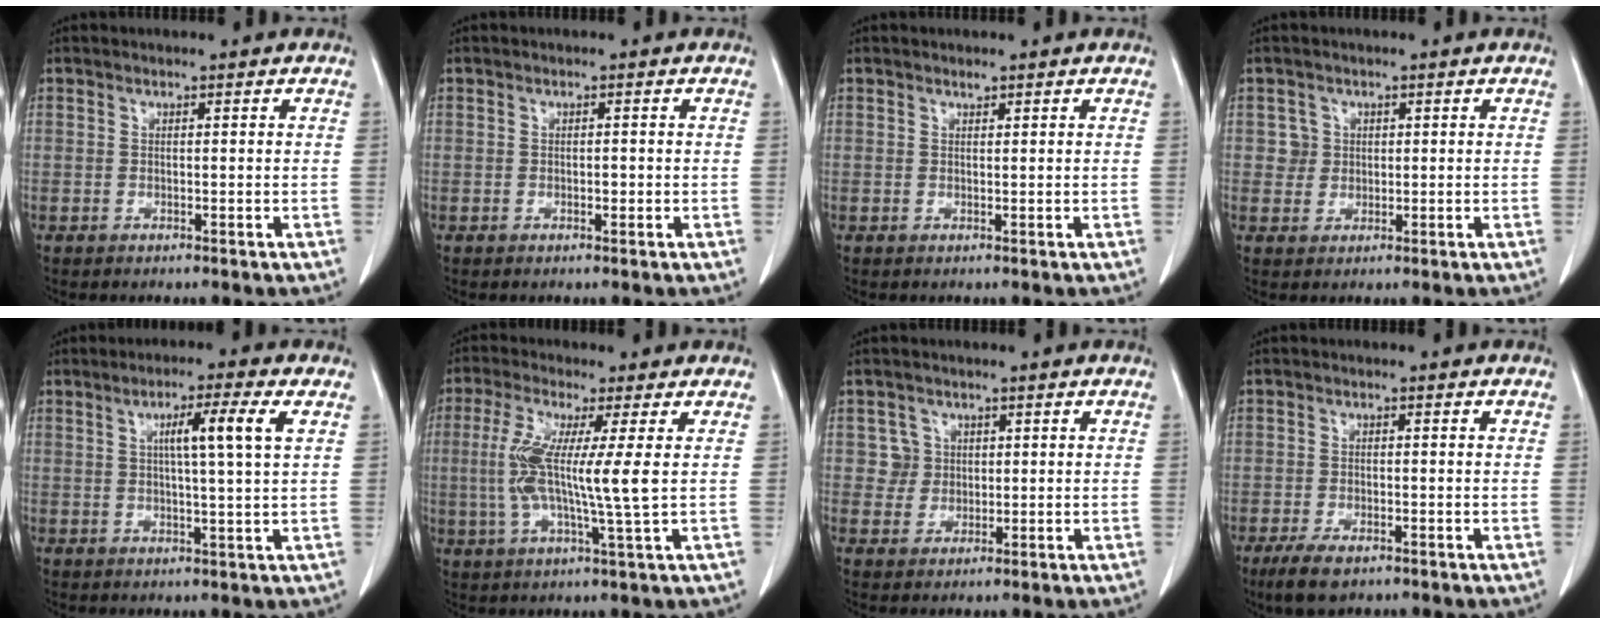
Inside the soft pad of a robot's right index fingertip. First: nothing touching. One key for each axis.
{"total": 1.2, "fx": -0.3, "fy": 0.6, "fz": 0.9, "tx": -0.017, "ty": 0.000, "tz": -0.003}
{"total": 0.6, "fx": 0.5, "fy": 0.3, "fz": 0.2, "tx": -0.003, "ty": 0.001, "tz": 0.010}
{"total": 2.8, "fx": 0.6, "fy": 2.7, "fz": 0.1, "tx": 0.008, "ty": 0.006, "tz": 0.011}
{"total": 7.1, "fx": 2.2, "fy": -0.5, "fz": 6.7, "tx": -0.115, "ty": 0.003, "tz": 0.037}
{"total": 10.6, "fx": 0.8, "fy": -0.1, "fz": 10.6, "tx": -0.227, "ty": -0.007, "tz": 0.010}
{"total": 3.3, "fx": 0.8, "fy": 3.2, "fz": 0.0, "tx": 0.011, "ty": 0.009, "tz": 0.016}
{"total": 5.2, "fx": -3.4, "fy": 2.1, "fz": 3.3, "tx": -0.067, "ty": -0.008, "tz": -0.055}